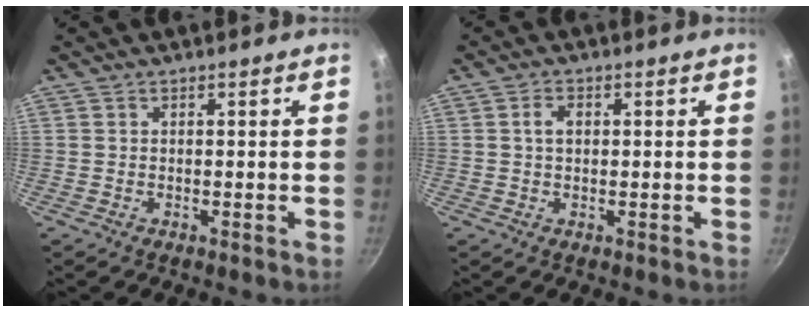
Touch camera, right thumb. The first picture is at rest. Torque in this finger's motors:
{"motor_torque": [-0.13, 0.20, 0.26, -0.07, 0.01]}